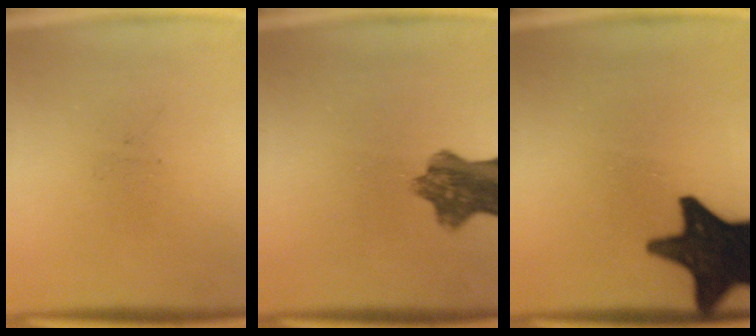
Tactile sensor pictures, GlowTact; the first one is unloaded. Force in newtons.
{"total": 8.1}
{"total": 19.0}